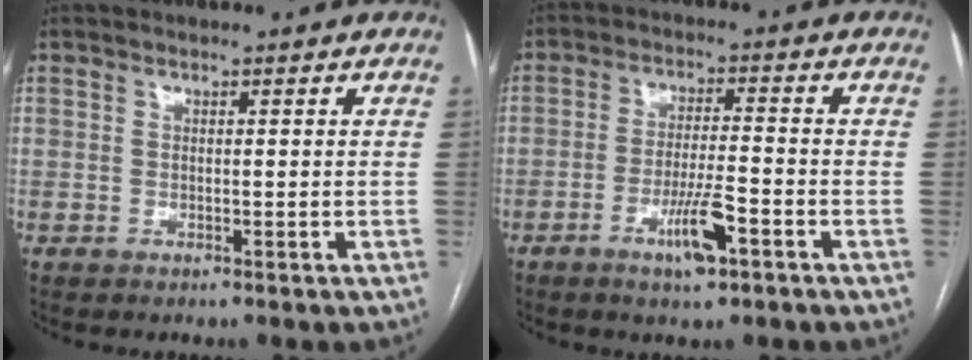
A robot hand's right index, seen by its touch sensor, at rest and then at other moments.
{"total": 6.6, "force": [-3.4, 0.9, 5.6], "torque": [-0.106, -0.006, -0.058]}